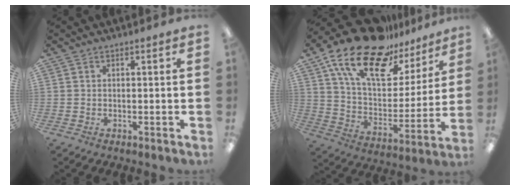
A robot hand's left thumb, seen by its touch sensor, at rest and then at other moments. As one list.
[{"total": 21.1, "force": [14.4, 9.5, 12.1], "torque": [-0.215, -0.091, 0.251]}]